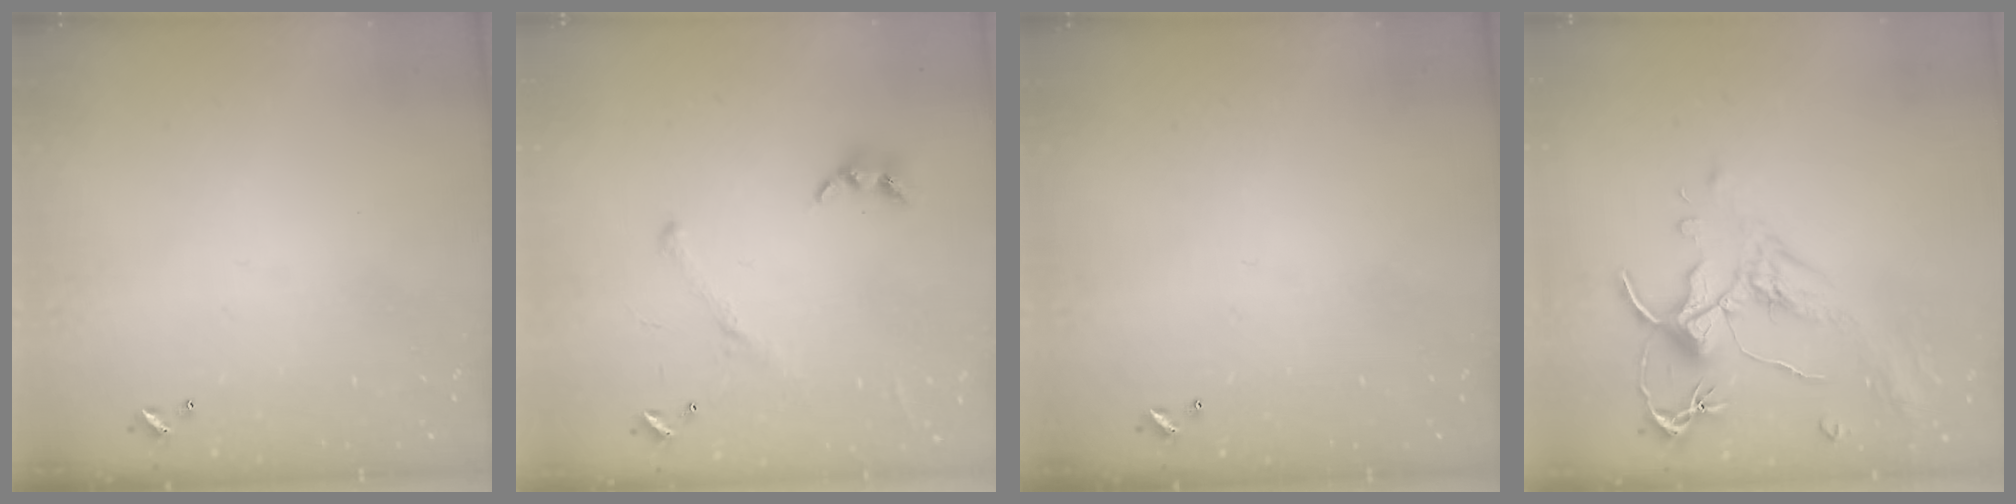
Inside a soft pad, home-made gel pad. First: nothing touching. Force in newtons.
{"total": 2.3, "press": 2.3, "slide": 0.5}
{"total": 0.0}
{"total": 1.8, "press": 1.2, "slide": 1.3}